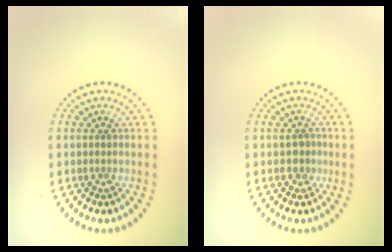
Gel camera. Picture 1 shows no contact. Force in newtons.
{"total": 1.2, "press": 1.1, "slide": 0.5}